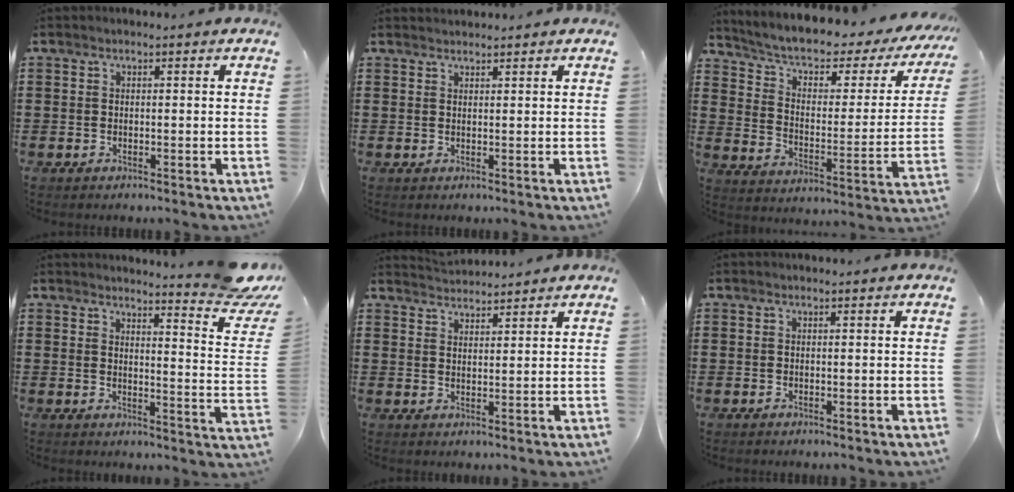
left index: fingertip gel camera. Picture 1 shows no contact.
{"total": 1.1, "force": [1.1, 0.1, 0.1], "torque": [-0.003, -0.001, 0.022]}
{"total": 4.6, "force": [2.6, 2.1, 3.1], "torque": [-0.076, -0.022, 0.035]}
{"total": 6.1, "force": [5.5, -0.1, 2.7], "torque": [-0.043, -0.047, 0.089]}
{"total": 2.7, "force": [2.6, -0.1, -0.4], "torque": [0.000, -0.008, 0.051]}
{"total": 0.0}